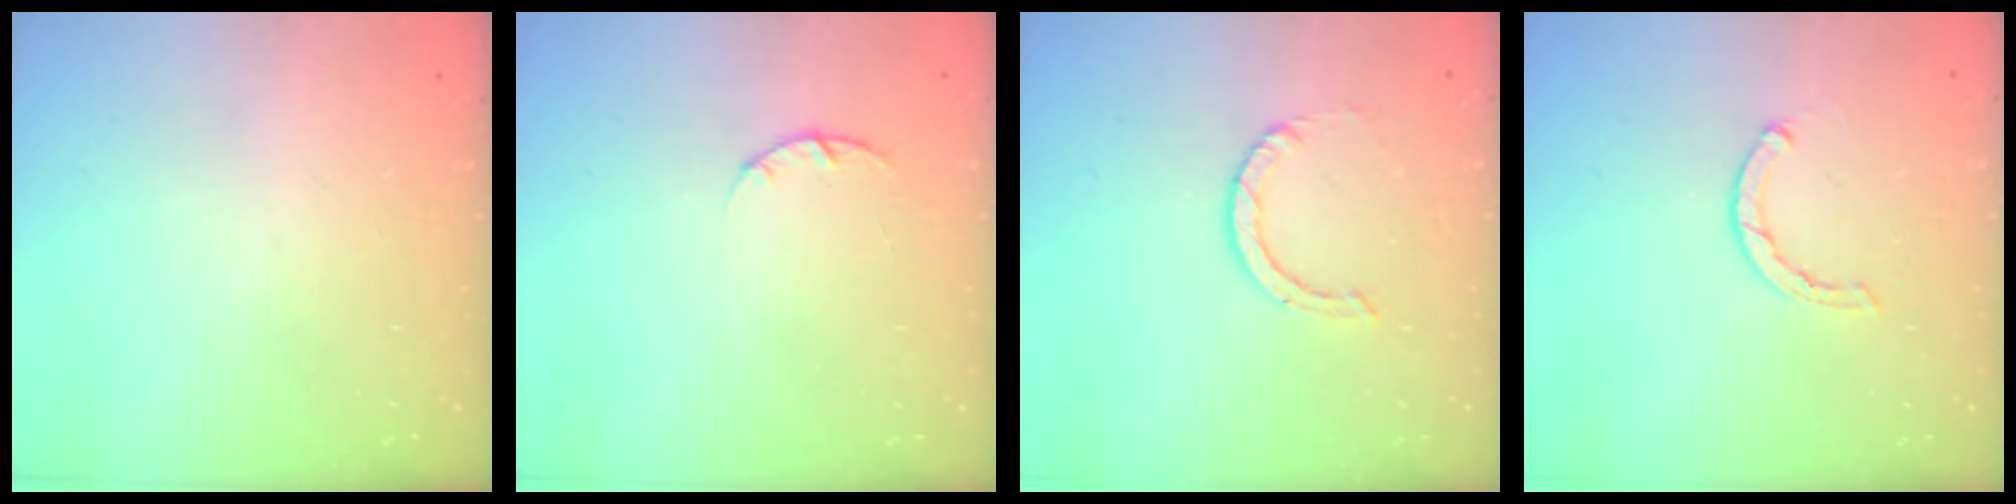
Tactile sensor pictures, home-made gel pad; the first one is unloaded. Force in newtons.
{"total": 2.0, "press": 1.9, "slide": 0.4}
{"total": 0.9, "press": 0.9, "slide": 0.1}
{"total": 1.7, "press": 1.6, "slide": 0.3}